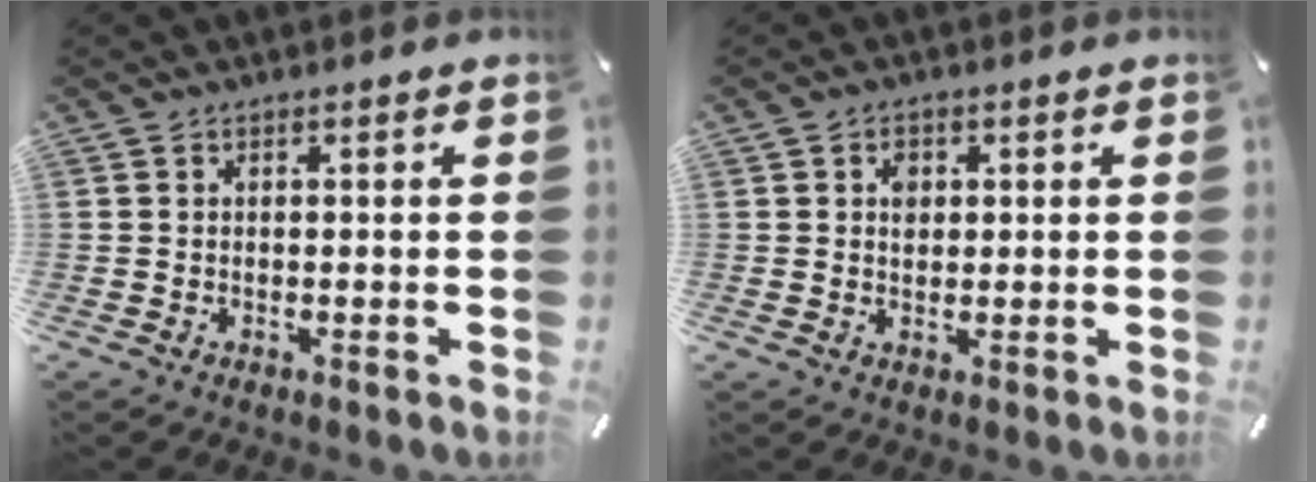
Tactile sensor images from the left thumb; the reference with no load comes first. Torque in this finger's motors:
{"motor_torque": [0.56, 0.78, 0.08, -0.27, 0.00]}